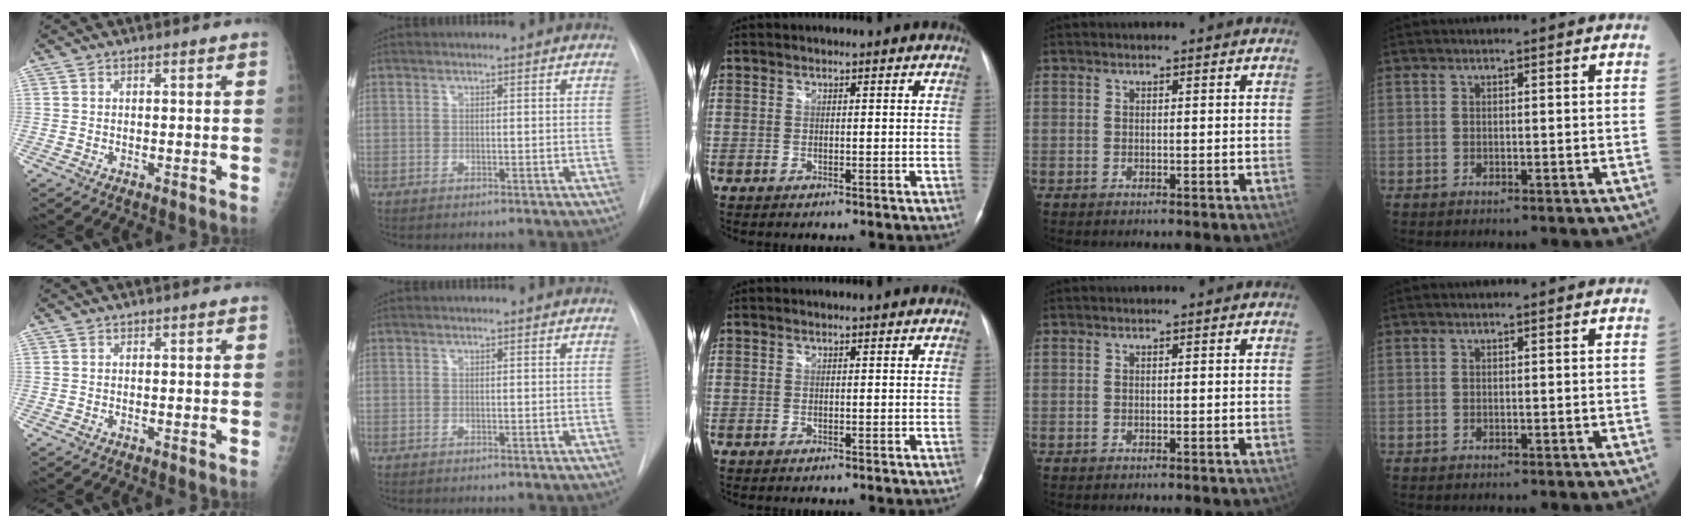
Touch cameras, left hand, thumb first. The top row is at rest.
{}